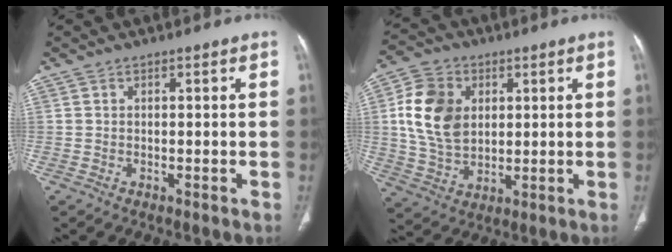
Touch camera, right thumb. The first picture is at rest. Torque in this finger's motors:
{"motor_torque": [0.94, 1.50, 1.00, 0.56, 0.09]}